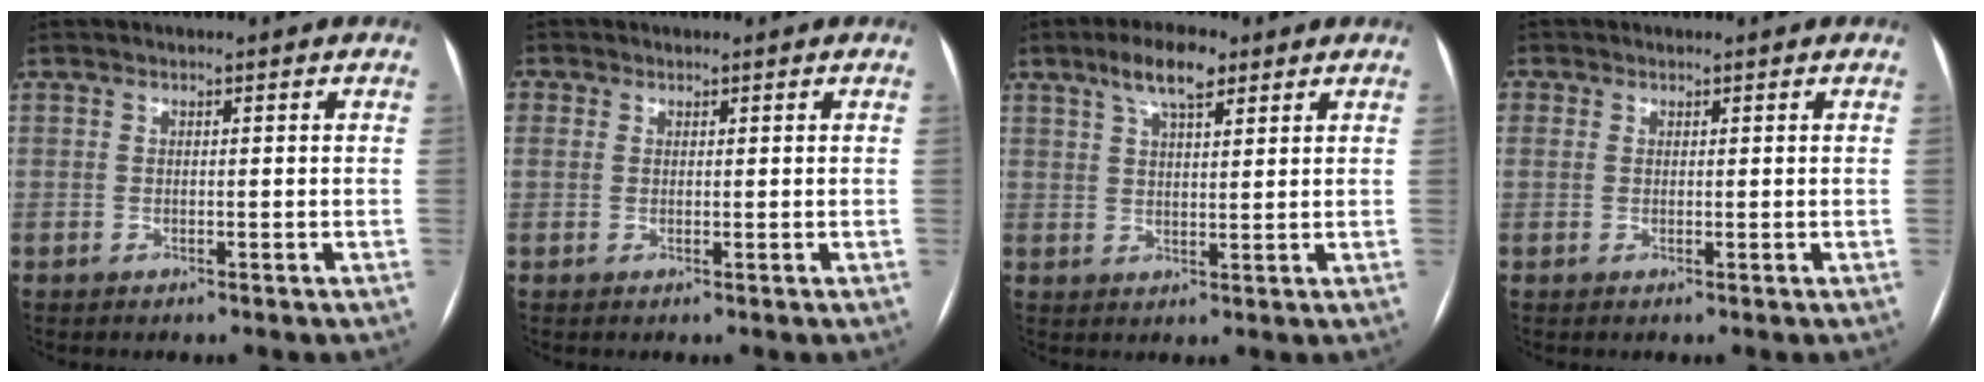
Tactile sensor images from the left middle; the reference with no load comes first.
{"total": 2.5, "force": [0.9, 2.3, 0.6], "torque": [-0.010, 0.008, 0.018]}
{"total": 6.6, "force": [4.2, 1.9, 4.7], "torque": [-0.090, 0.015, 0.073]}
{"total": 2.0, "force": [0.7, 1.8, 0.4], "torque": [-0.003, 0.006, 0.012]}